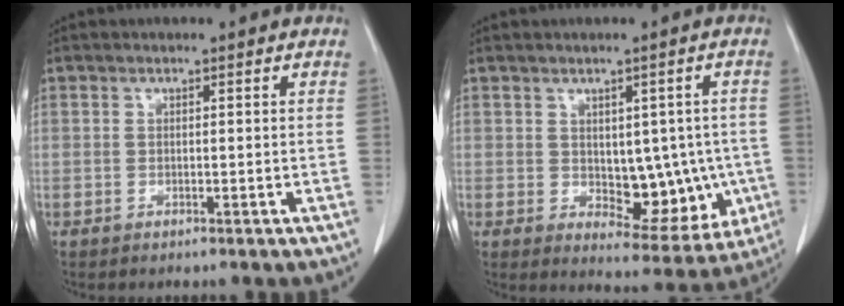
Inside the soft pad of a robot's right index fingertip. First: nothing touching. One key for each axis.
{"total": 10.1, "fx": -0.8, "fy": 5.7, "fz": 8.3, "tx": -0.085, "ty": 0.006, "tz": 0.010}